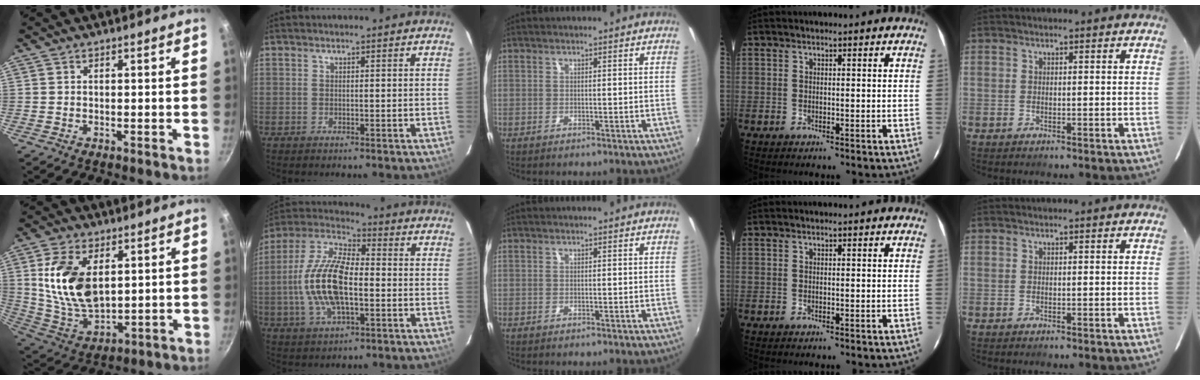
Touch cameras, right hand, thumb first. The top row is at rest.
{"thumb": {"total": 15.3, "force": [3.9, 9.0, 11.8], "torque": [-0.211, -0.026, 0.086]}, "index": {"total": 16.2, "force": [-2.3, 7.0, 14.4], "torque": [-0.299, 0.006, -0.048]}}